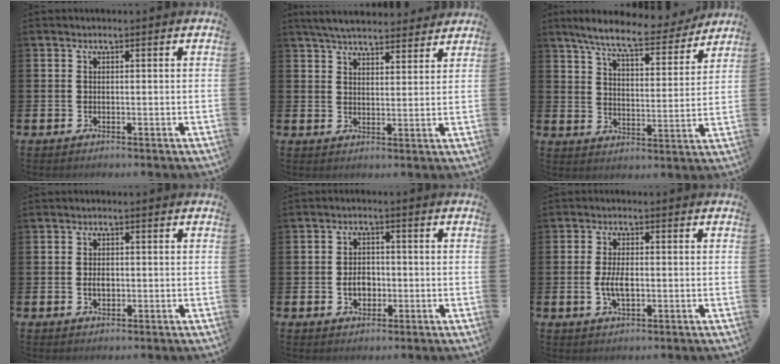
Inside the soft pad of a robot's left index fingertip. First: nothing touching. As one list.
[{"total": 5.4, "force": [5.2, 1.0, 1.1], "torque": [-0.036, -0.023, 0.095]}, {"total": 8.5, "force": [7.6, 1.2, 3.6], "torque": [-0.094, -0.038, 0.132]}, {"total": 1.8, "force": [-0.1, 1.1, 1.4], "torque": [-0.016, 0.002, -0.007]}, {"total": 3.4, "force": [-0.7, 2.5, 2.2], "torque": [-0.026, -0.002, -0.020]}, {"total": 3.8, "force": [-0.4, 1.8, 3.3], "torque": [-0.059, -0.002, -0.012]}]